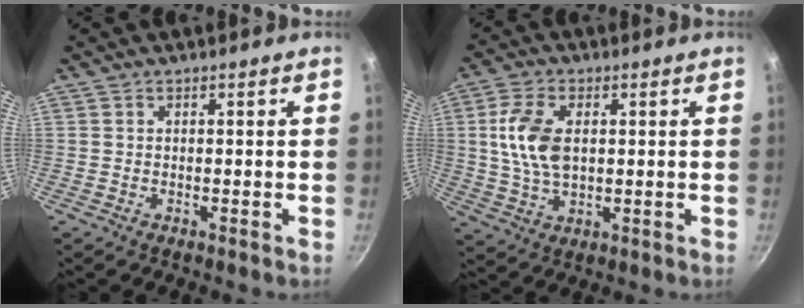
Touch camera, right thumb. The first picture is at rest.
{"total": 10.2, "force": [1.6, 5.9, 8.1], "torque": [-0.151, -0.002, 0.031]}